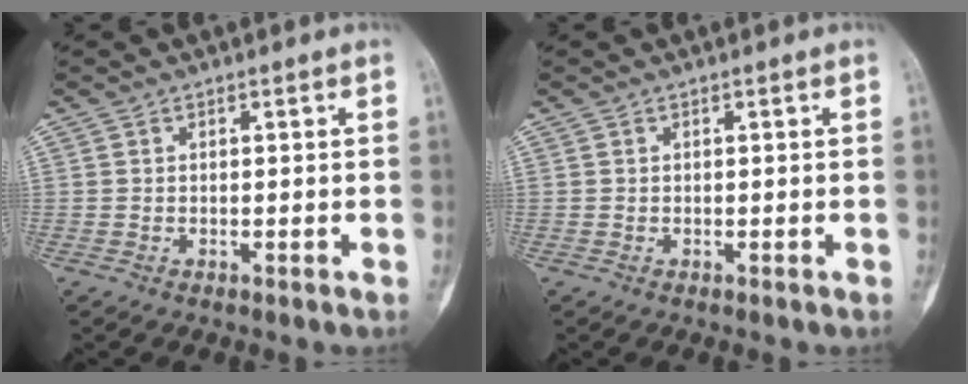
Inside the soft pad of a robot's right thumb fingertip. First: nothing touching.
{"total": 0.0}